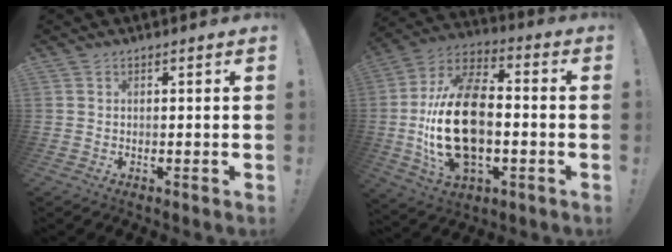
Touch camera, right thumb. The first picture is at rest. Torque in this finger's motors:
{"motor_torque": [2.34, 2.67, 2.49, -0.27, 0.92]}